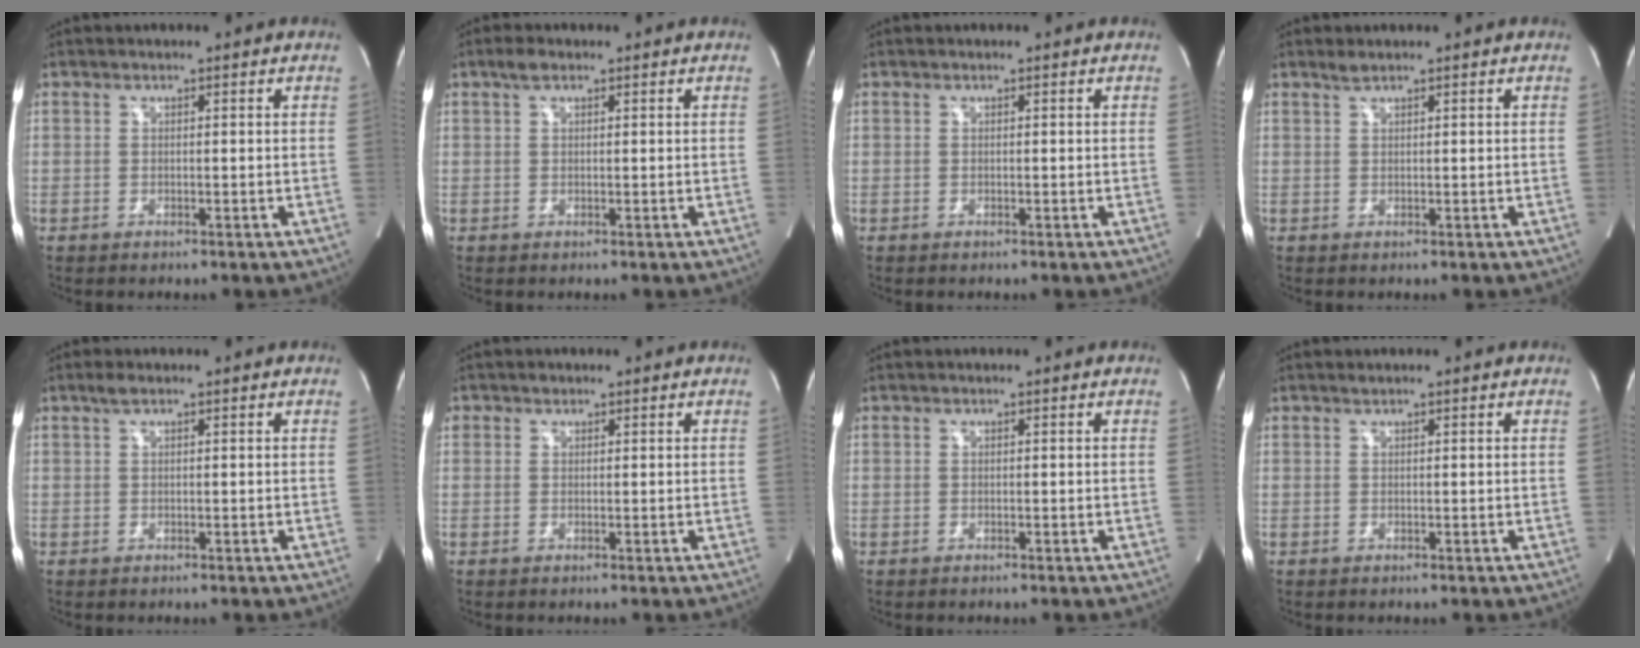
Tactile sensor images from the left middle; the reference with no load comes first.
{"total": 1.7, "force": [1.1, 0.8, 1.1], "torque": [-0.025, 0.012, 0.020]}
{"total": 0.0}
{"total": 0.9, "force": [0.8, -0.1, 0.3], "torque": [-0.011, 0.003, 0.021]}
{"total": 1.2, "force": [0.8, 0.2, 0.9], "torque": [-0.025, 0.010, 0.018]}
{"total": 1.2, "force": [0.7, 1.0, 0.1], "torque": [0.002, 0.006, 0.010]}
{"total": 0.0}
{"total": 0.0}